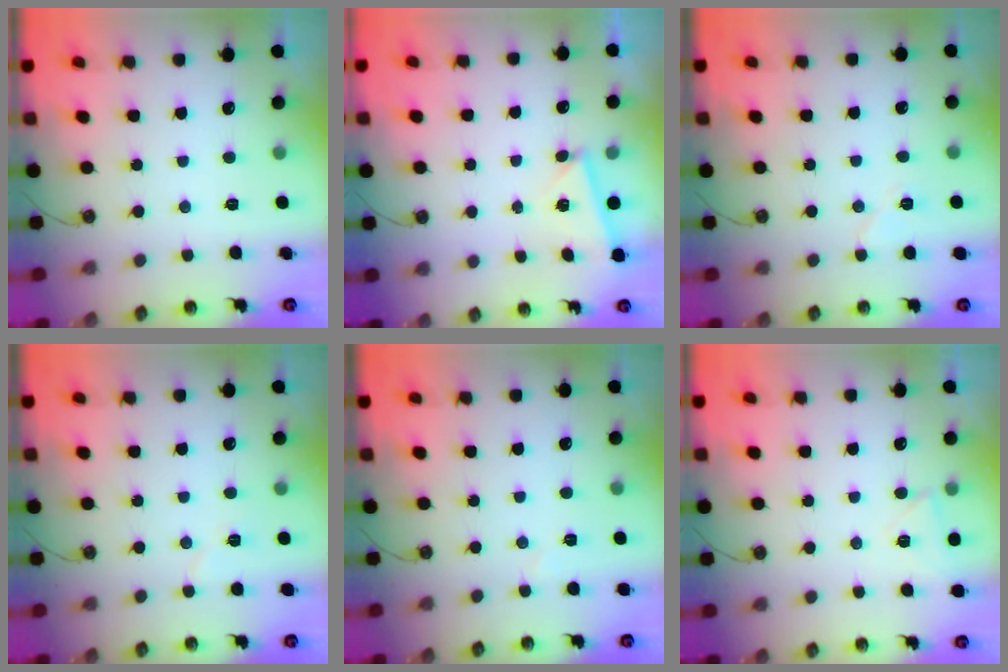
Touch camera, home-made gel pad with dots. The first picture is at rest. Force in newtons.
{"total": 3.0, "press": 2.8, "slide": 1.3}
{"total": 5.8, "press": 5.2, "slide": 2.5}
{"total": 5.3, "press": 5.0, "slide": 1.8}
{"total": 3.7, "press": 3.1, "slide": 2.0}
{"total": 4.5, "press": 4.4, "slide": 0.4}